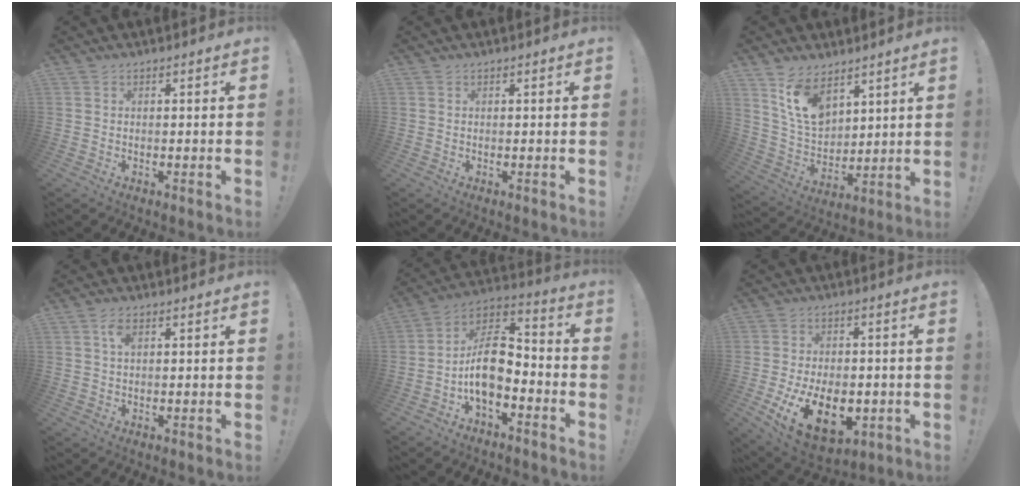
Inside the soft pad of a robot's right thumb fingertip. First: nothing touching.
{"total": 0.0}
{"total": 12.6, "force": [7.9, 7.8, 6.1], "torque": [-0.116, -0.041, 0.158]}
{"total": 3.2, "force": [1.3, 1.6, 2.5], "torque": [-0.045, 0.002, 0.020]}
{"total": 13.5, "force": [-3.7, 7.9, 10.3], "torque": [-0.182, 0.018, -0.059]}
{"total": 16.3, "force": [-4.6, 9.9, 12.1], "torque": [-0.190, 0.010, -0.068]}